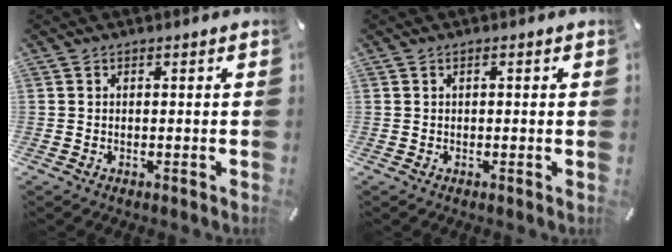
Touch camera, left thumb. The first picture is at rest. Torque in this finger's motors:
{"motor_torque": [-0.05, -0.20, 0.02, -0.04, 0.00]}